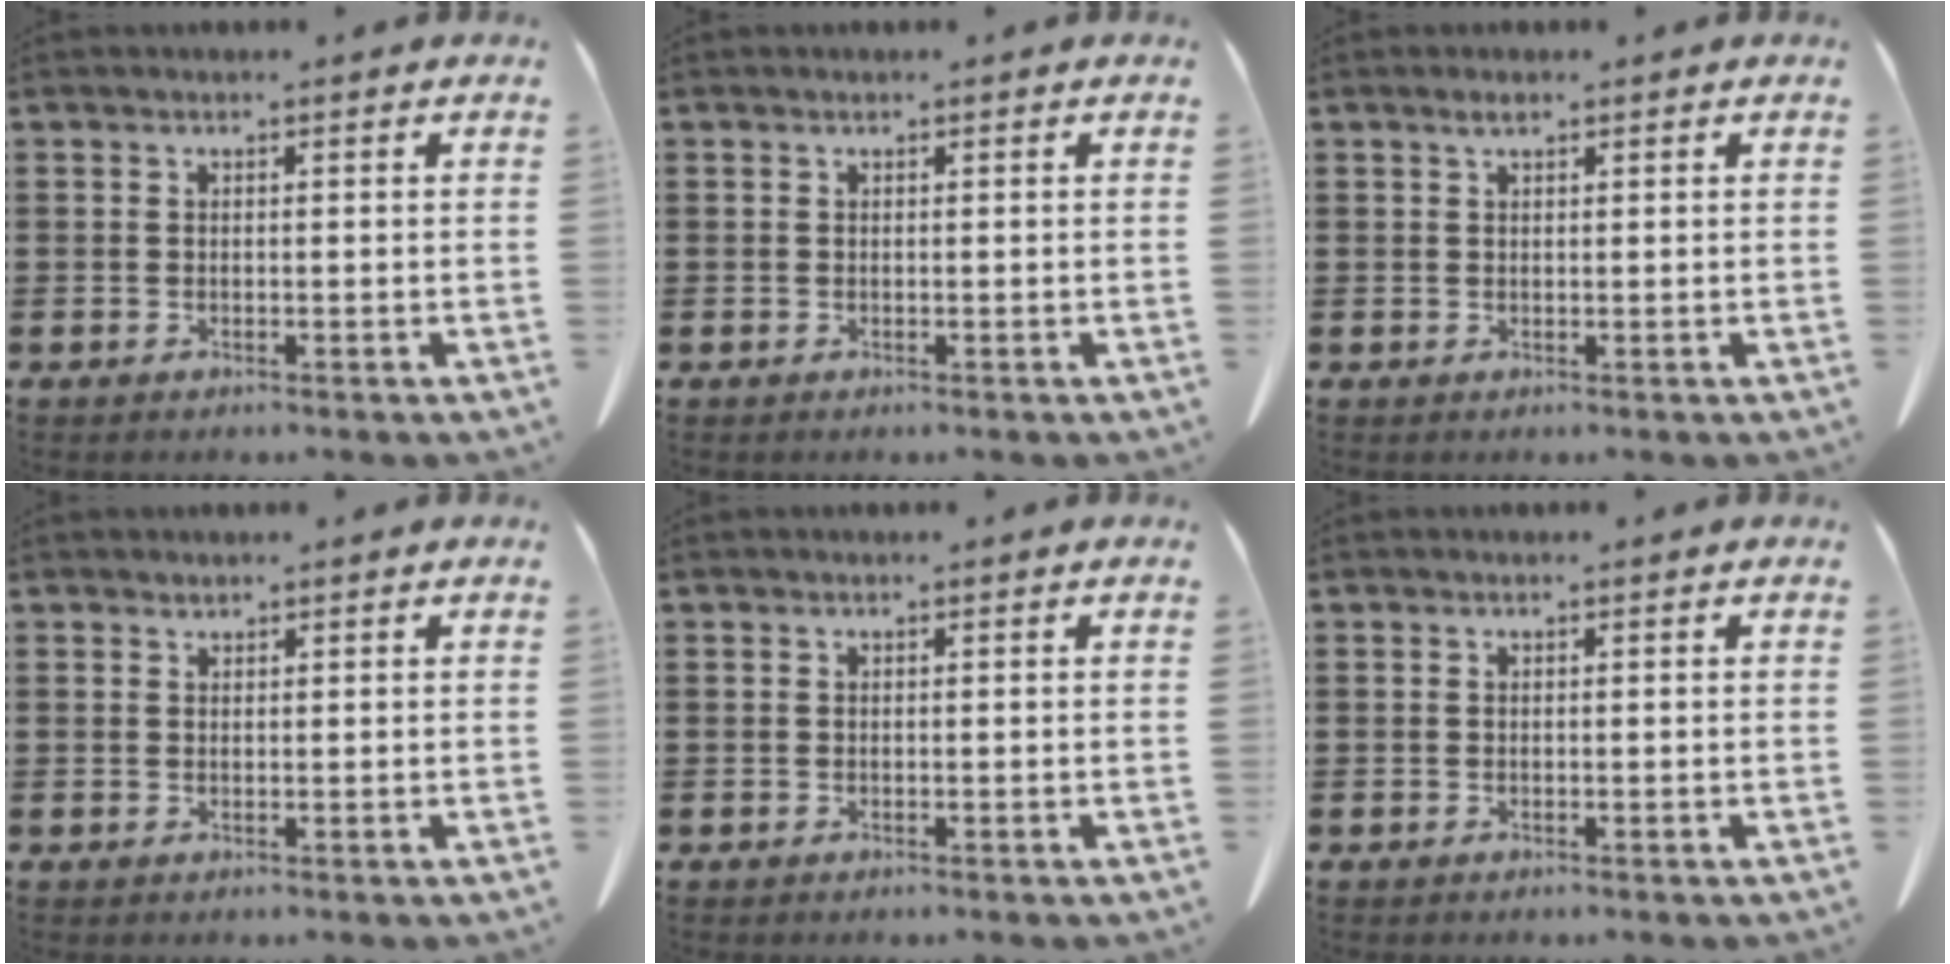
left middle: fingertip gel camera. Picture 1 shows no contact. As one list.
[{"total": 0.0}, {"total": 1.3, "force": [0.8, 0.3, 0.9], "torque": [-0.020, 0.000, 0.015]}, {"total": 0.8, "force": [0.8, 0.2, 0.0], "torque": [-0.002, -0.003, 0.018]}, {"total": 0.0}, {"total": 0.0}]